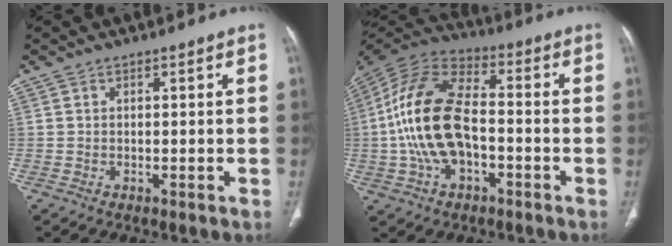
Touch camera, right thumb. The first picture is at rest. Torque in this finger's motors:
{"motor_torque": [0.60, 0.10, 2.17, -0.55, 0.82]}